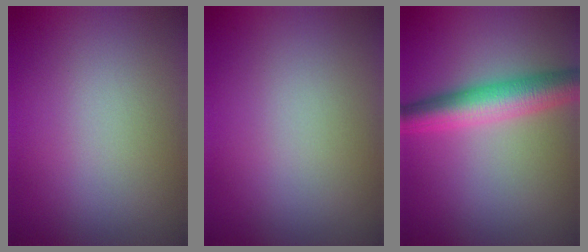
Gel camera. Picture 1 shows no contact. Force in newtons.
{"total": 0.0}
{"total": 5.7, "press": 5.7, "slide": 0.1}